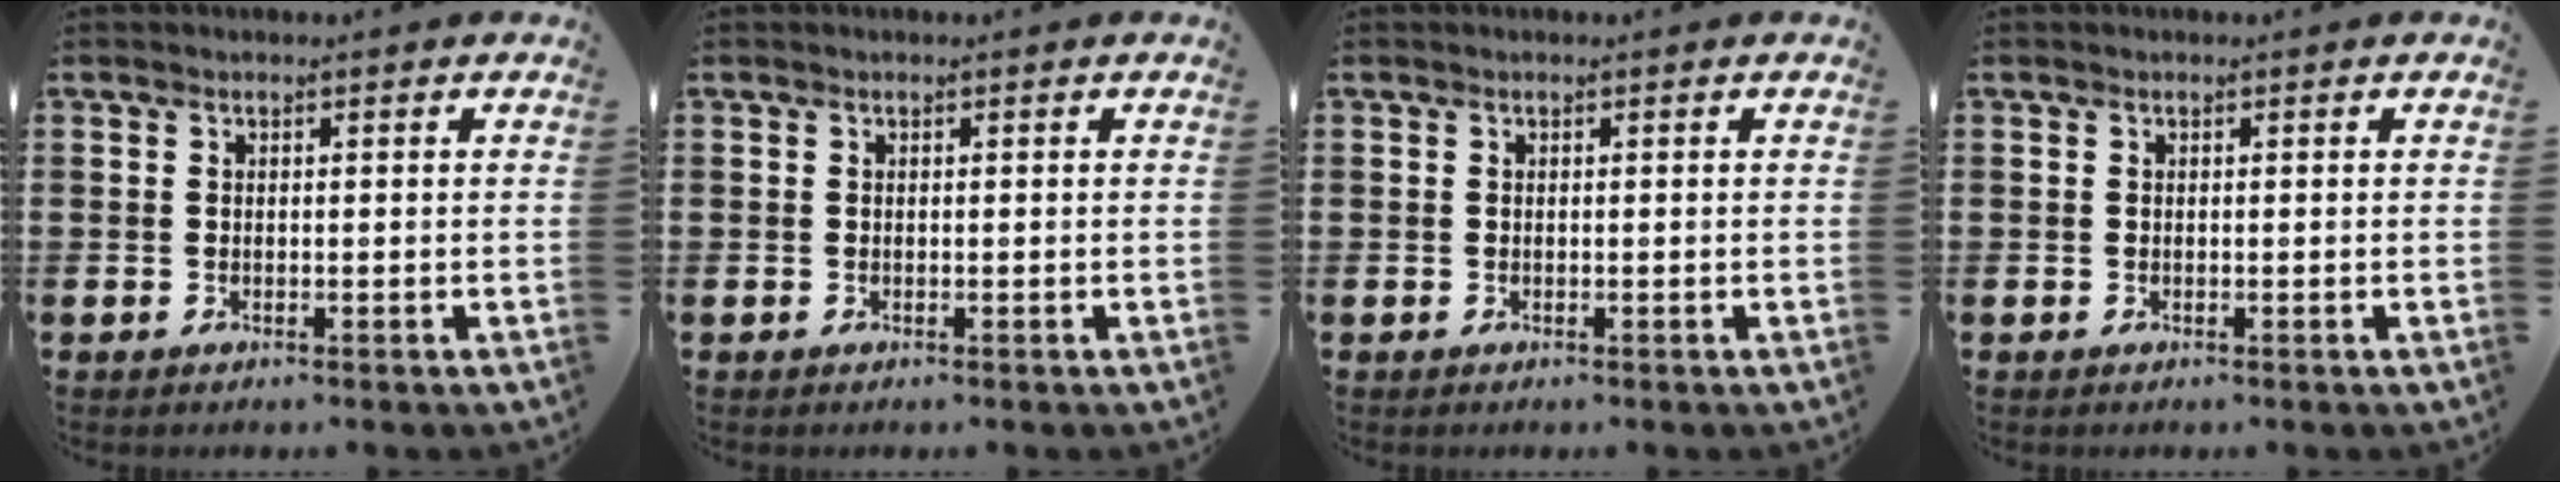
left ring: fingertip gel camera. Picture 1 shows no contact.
{"total": 0.0}
{"total": 0.0}
{"total": 0.0}